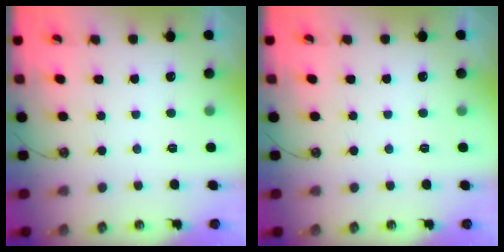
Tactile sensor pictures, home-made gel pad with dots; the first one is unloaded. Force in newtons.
{"total": 0.9, "press": 0.9, "slide": 0.1}